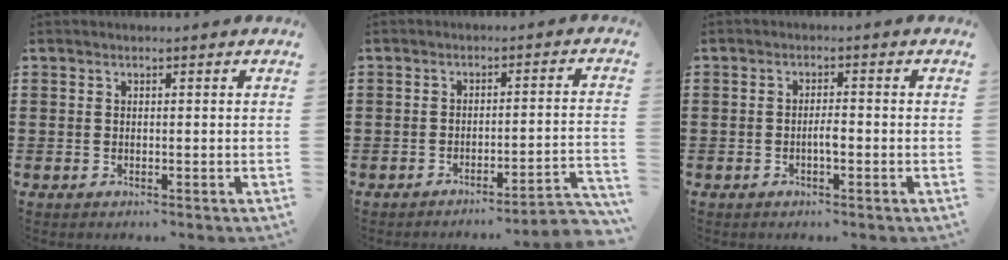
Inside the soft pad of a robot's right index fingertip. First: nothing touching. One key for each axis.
{"total": 3.7, "fx": -3.2, "fy": -0.4, "fz": 1.8, "tx": -0.033, "ty": -0.014, "tz": -0.067}
{"total": 2.4, "fx": -0.8, "fy": 0.6, "fz": 2.1, "tx": -0.039, "ty": 0.004, "tz": -0.014}